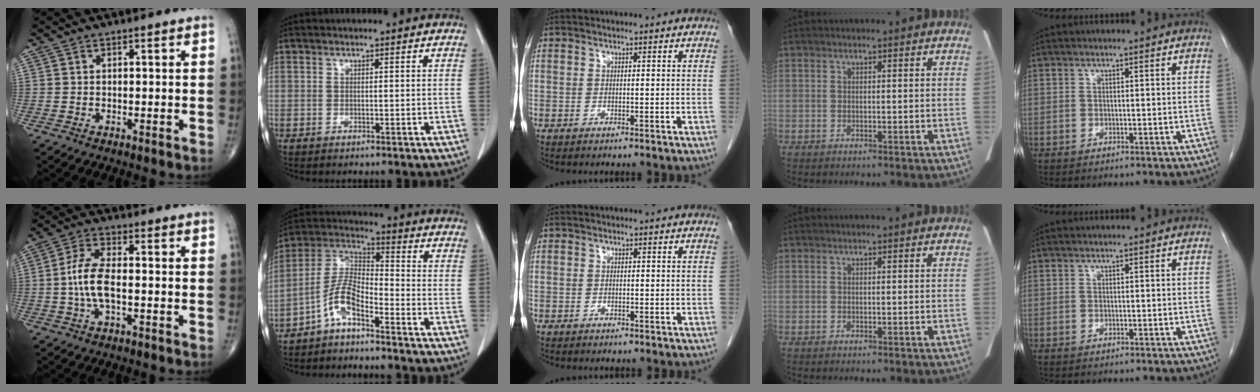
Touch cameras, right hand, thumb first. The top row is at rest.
{"thumb": {"total": 7.3, "force": [-1.1, 3.0, 6.6], "torque": [-0.145, 0.019, -0.025]}, "index": {"total": 7.2, "force": [-4.6, 2.1, 5.2], "torque": [-0.119, 0.015, -0.097]}, "middle": {"total": 0.7, "force": [-0.5, 0.6, 0.0], "torque": [-0.002, 0.006, -0.011]}}